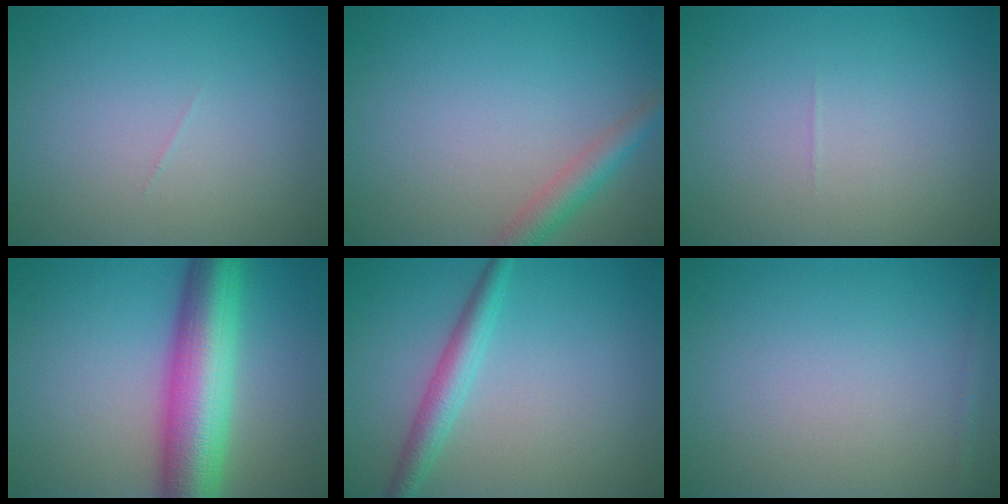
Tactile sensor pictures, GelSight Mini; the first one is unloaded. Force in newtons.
{"total": 2.7, "press": 2.7, "slide": 0.1}
{"total": 0.0}
{"total": 10.2, "press": 10.2, "slide": 0.3}
{"total": 2.9, "press": 2.9, "slide": 0.1}
{"total": 0.8, "press": 0.8, "slide": 0.0}